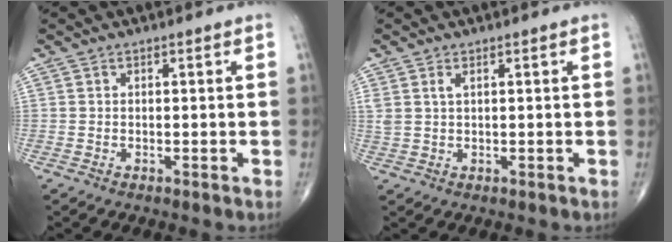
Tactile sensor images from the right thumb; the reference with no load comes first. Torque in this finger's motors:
{"motor_torque": [-0.14, 0.13, 0.32, 0.17, 0.01]}